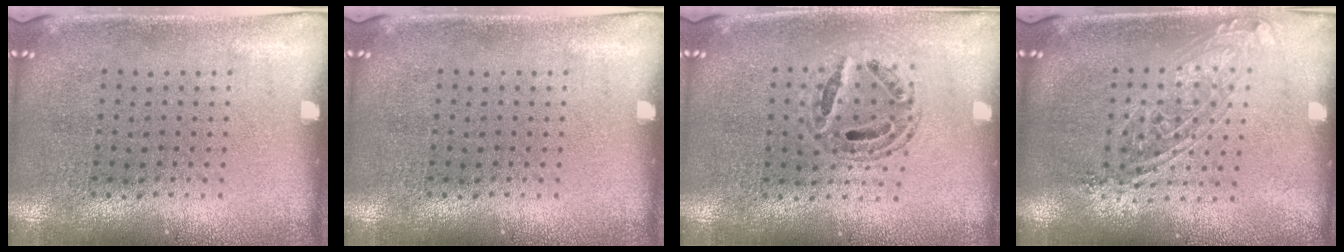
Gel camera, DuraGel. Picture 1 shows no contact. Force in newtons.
{"total": 0.0}
{"total": 0.7, "press": 0.7, "slide": 0.1}
{"total": 1.5, "press": 1.2, "slide": 0.9}